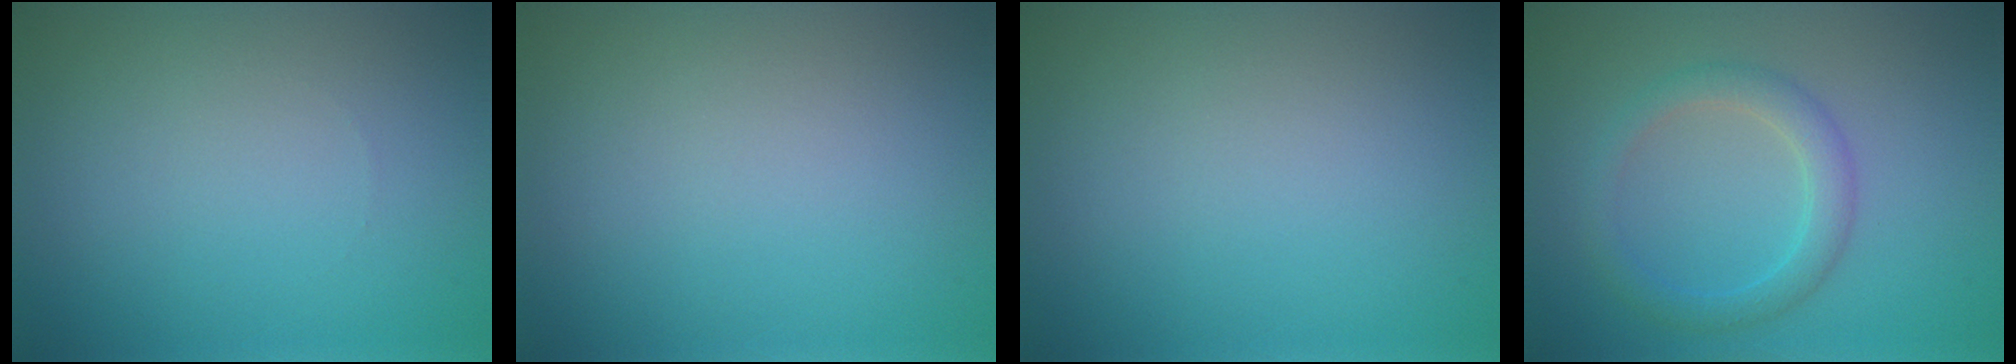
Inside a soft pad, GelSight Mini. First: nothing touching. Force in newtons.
{"total": 0.0}
{"total": 0.0}
{"total": 2.6, "press": 2.6, "slide": 0.1}